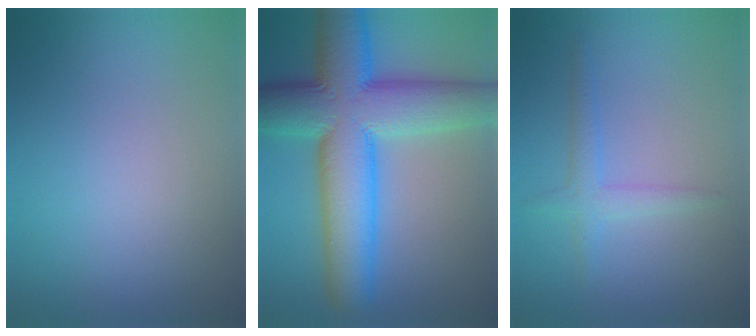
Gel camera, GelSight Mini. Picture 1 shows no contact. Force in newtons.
{"total": 12.6, "press": 12.6, "slide": 0.5}
{"total": 1.8, "press": 1.8, "slide": 0.2}